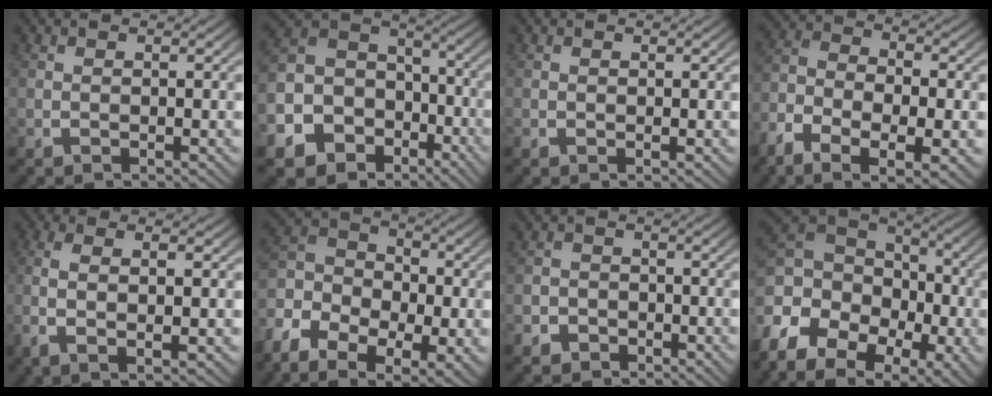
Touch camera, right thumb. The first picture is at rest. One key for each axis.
{"total": 14.9, "fx": -4.4, "fy": 12.5, "fz": 6.7, "tx": -0.149, "ty": -0.045, "tz": -0.068}
{"total": 0.0}
{"total": 7.6, "fx": -2.5, "fy": 4.4, "fz": 5.7, "tx": -0.126, "ty": -0.027, "tz": -0.036}
{"total": 4.9, "fx": 0.2, "fy": 1.6, "fz": 4.6, "tx": -0.098, "ty": -0.002, "tz": 0.009}
{"total": 9.5, "fx": 0.1, "fy": 7.0, "fz": 6.4, "tx": -0.120, "ty": -0.015, "tz": -0.006}
{"total": 2.9, "fx": -1.8, "fy": 2.3, "fz": 0.3, "tx": 0.004, "ty": -0.009, "tz": -0.031}
{"total": 11.4, "fx": -0.7, "fy": 8.1, "fz": 8.0, "tx": -0.161, "ty": -0.018, "tz": -0.002}